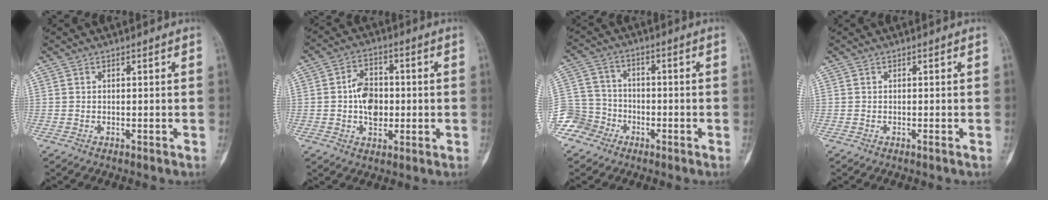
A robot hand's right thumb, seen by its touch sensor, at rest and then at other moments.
{"total": 8.3, "force": [-0.4, 5.9, 5.8], "torque": [-0.071, 0.014, -0.011]}
{"total": 7.9, "force": [-4.8, 6.2, 0.5], "torque": [0.014, 0.041, -0.098]}
{"total": 0.0}